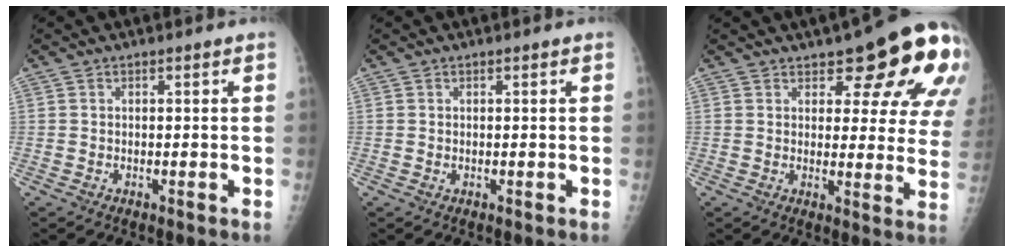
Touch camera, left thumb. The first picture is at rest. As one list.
[{"total": 0.0}, {"total": 16.8, "force": [9.3, 6.3, 12.4], "torque": [-0.118, -0.041, 0.109]}]